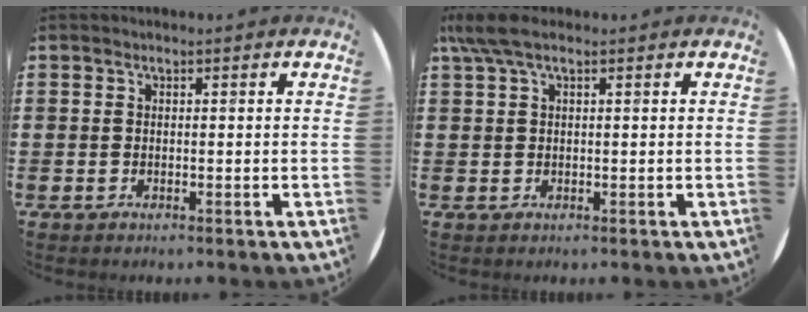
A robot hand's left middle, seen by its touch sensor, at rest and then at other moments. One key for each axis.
{"total": 3.2, "fx": 1.9, "fy": 0.7, "fz": 2.5, "tx": -0.054, "ty": 0.004, "tz": 0.034}